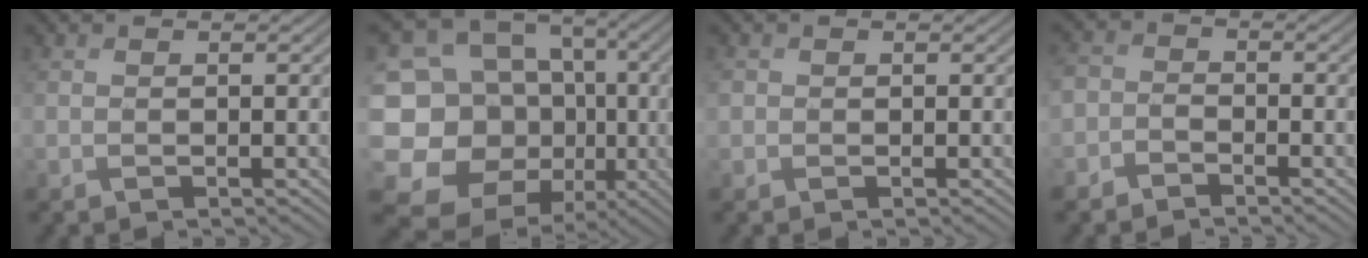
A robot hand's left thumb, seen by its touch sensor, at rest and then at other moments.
{"total": 19.0, "force": [-3.8, 15.9, 9.5], "torque": [-0.236, -0.016, -0.051]}
{"total": 1.0, "force": [0.1, 1.0, 0.2], "torque": [-0.004, -0.002, -0.002]}
{"total": 2.6, "force": [-1.9, 1.8, 0.4], "torque": [-0.008, 0.005, -0.054]}